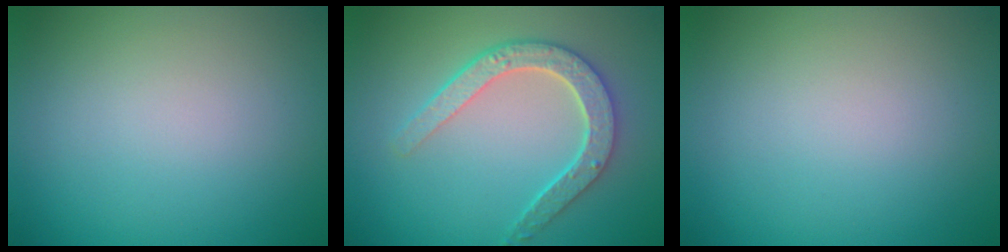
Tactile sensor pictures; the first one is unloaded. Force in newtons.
{"total": 4.5, "press": 3.6, "slide": 2.8}
{"total": 0.0}